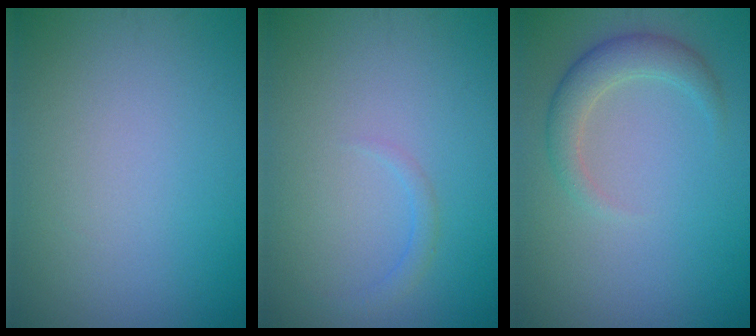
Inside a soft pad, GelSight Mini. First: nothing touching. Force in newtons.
{"total": 1.0, "press": 1.0, "slide": 0.1}
{"total": 2.8, "press": 2.8, "slide": 0.2}